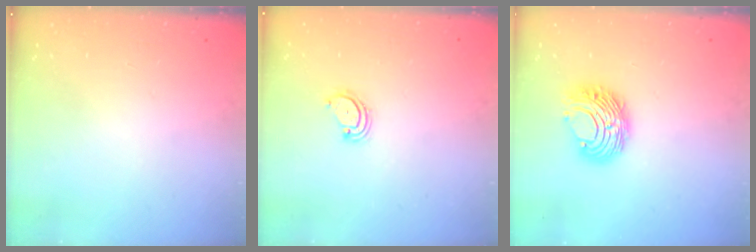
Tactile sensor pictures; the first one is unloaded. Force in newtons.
{"total": 3.0, "press": 3.0, "slide": 0.4}
{"total": 8.6, "press": 8.6, "slide": 0.5}